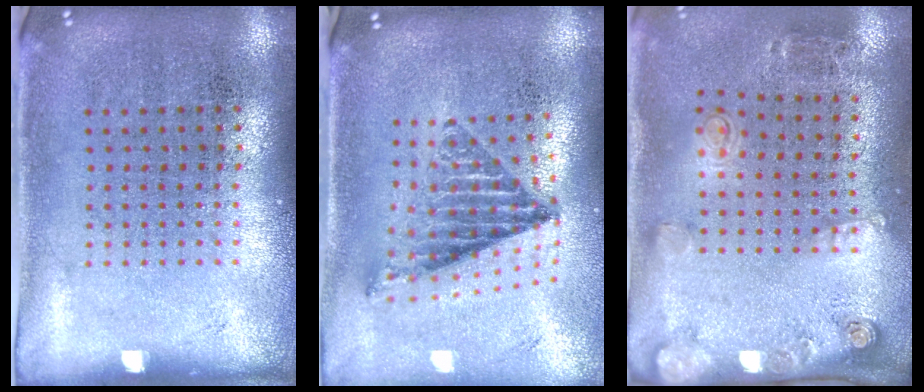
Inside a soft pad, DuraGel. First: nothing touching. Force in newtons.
{"total": 1.3, "press": 1.2, "slide": 0.6}
{"total": 2.1, "press": 1.3, "slide": 1.6}